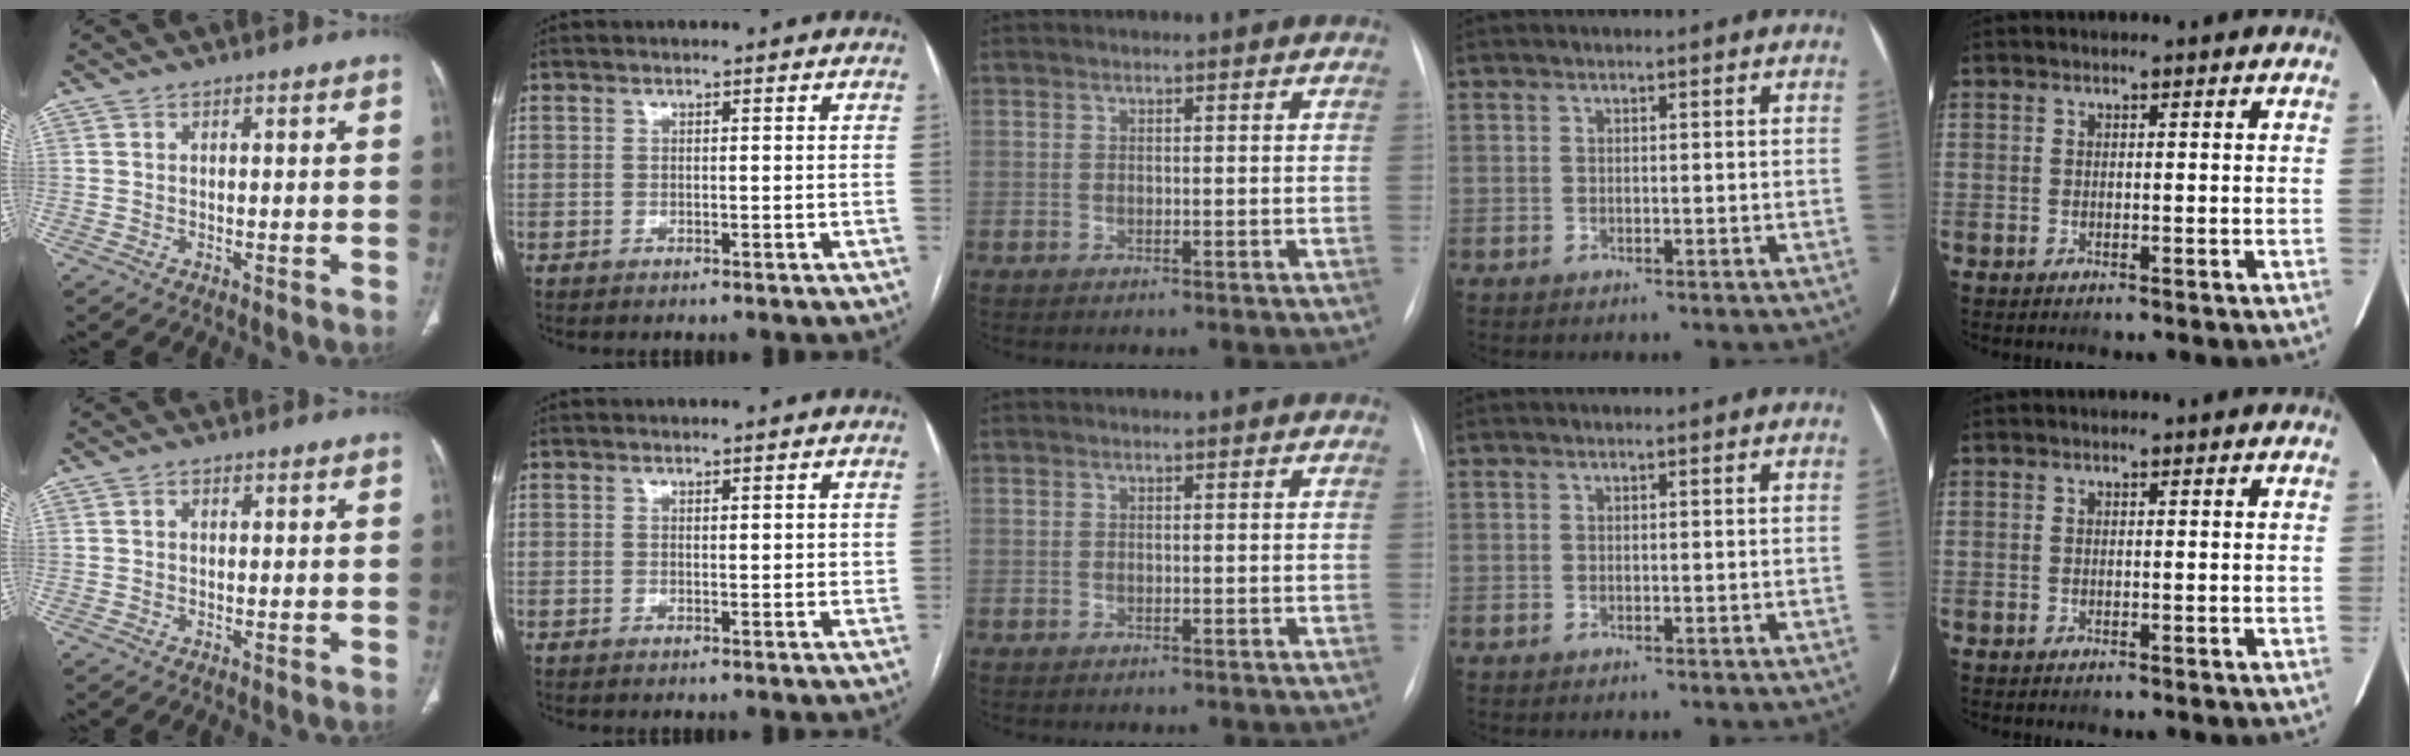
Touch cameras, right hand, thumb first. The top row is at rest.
{"thumb": {"total": 0.9, "force": [0.2, 0.7, 0.5], "torque": [-0.006, 0.002, 0.002]}, "index": {"total": 1.5, "force": [0.6, 0.5, 1.2], "torque": [-0.014, -0.002, 0.007]}}